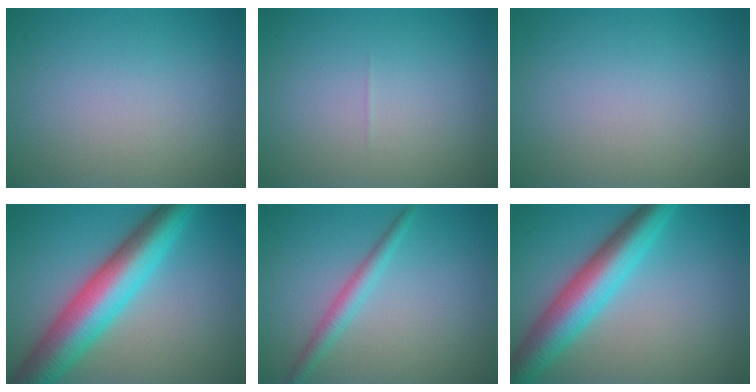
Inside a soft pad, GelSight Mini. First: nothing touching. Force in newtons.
{"total": 0.0}
{"total": 0.0}
{"total": 9.3, "press": 9.3, "slide": 0.1}
{"total": 2.1, "press": 2.1, "slide": 0.0}
{"total": 7.4, "press": 7.4, "slide": 0.1}